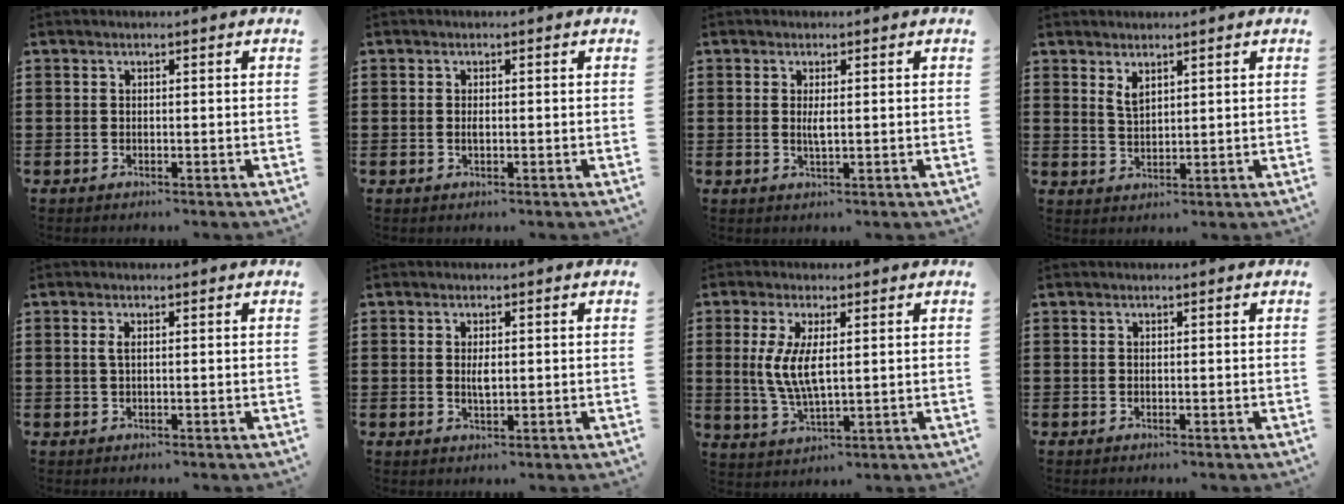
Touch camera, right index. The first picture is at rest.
{"total": 0.9, "force": [-0.1, 0.3, 0.8], "torque": [-0.017, 0.000, -0.002]}
{"total": 2.0, "force": [0.2, 0.4, 2.0], "torque": [-0.037, -0.002, 0.002]}
{"total": 2.3, "force": [1.7, 0.9, 1.3], "torque": [-0.029, 0.003, 0.030]}
{"total": 1.3, "force": [0.2, 0.4, 1.2], "torque": [-0.024, 0.003, 0.003]}
{"total": 2.4, "force": [0.2, 0.9, 2.2], "torque": [-0.043, 0.002, 0.001]}
{"total": 6.3, "force": [0.9, 2.2, 5.9], "torque": [-0.129, 0.001, 0.010]}
{"total": 0.0}